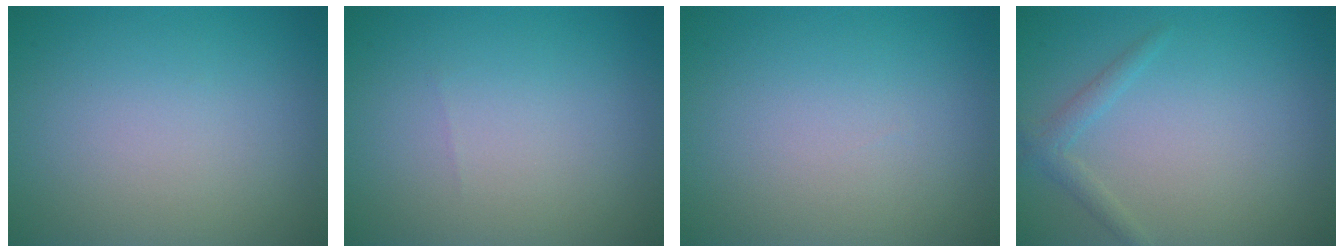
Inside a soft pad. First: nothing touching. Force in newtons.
{"total": 0.0}
{"total": 0.0}
{"total": 1.4, "press": 1.4, "slide": 0.1}